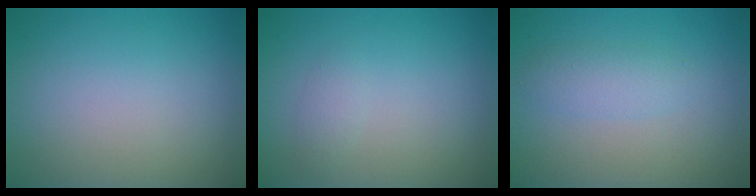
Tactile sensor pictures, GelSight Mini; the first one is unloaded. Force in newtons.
{"total": 0.9, "press": 0.9, "slide": 0.0}
{"total": 2.0, "press": 2.0, "slide": 0.0}